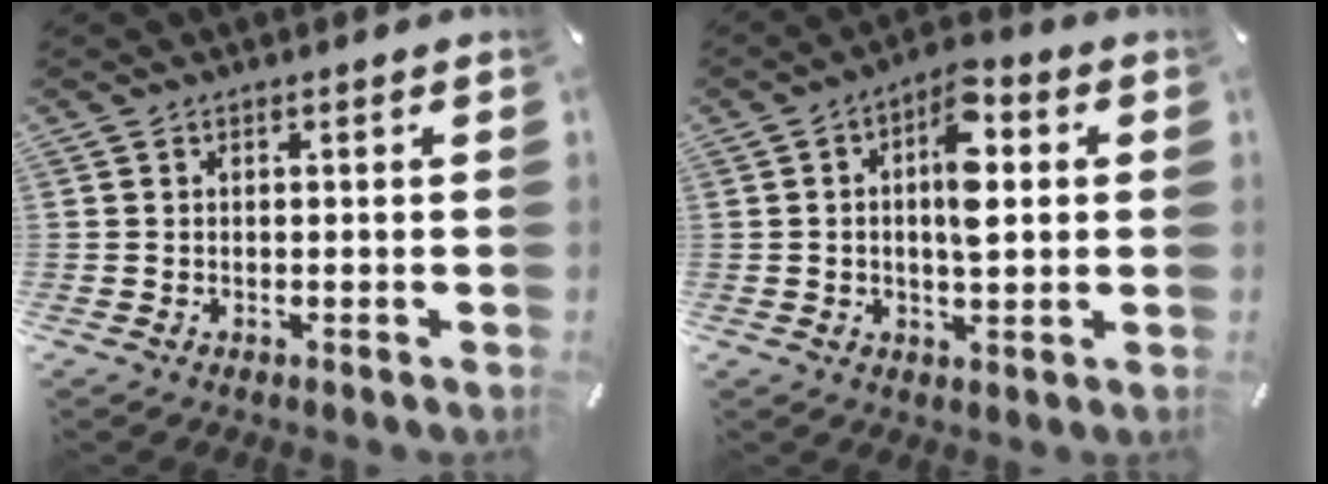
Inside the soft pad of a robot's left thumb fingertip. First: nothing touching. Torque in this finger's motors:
{"motor_torque": [0.29, 0.26, 0.74, 0.28, 0.13]}